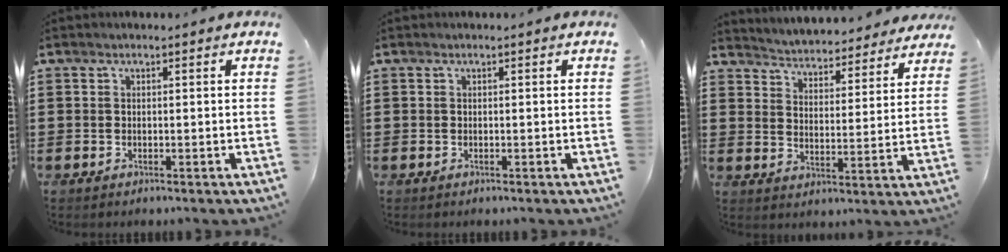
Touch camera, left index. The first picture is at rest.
{"total": 0.0}
{"total": 4.0, "force": [3.9, -0.2, -0.4], "torque": [-0.019, -0.037, 0.062]}